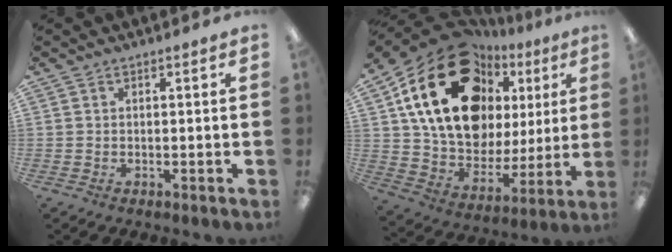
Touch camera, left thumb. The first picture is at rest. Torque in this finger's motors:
{"motor_torque": [2.48, 2.53, 2.30, -0.48, 0.28]}